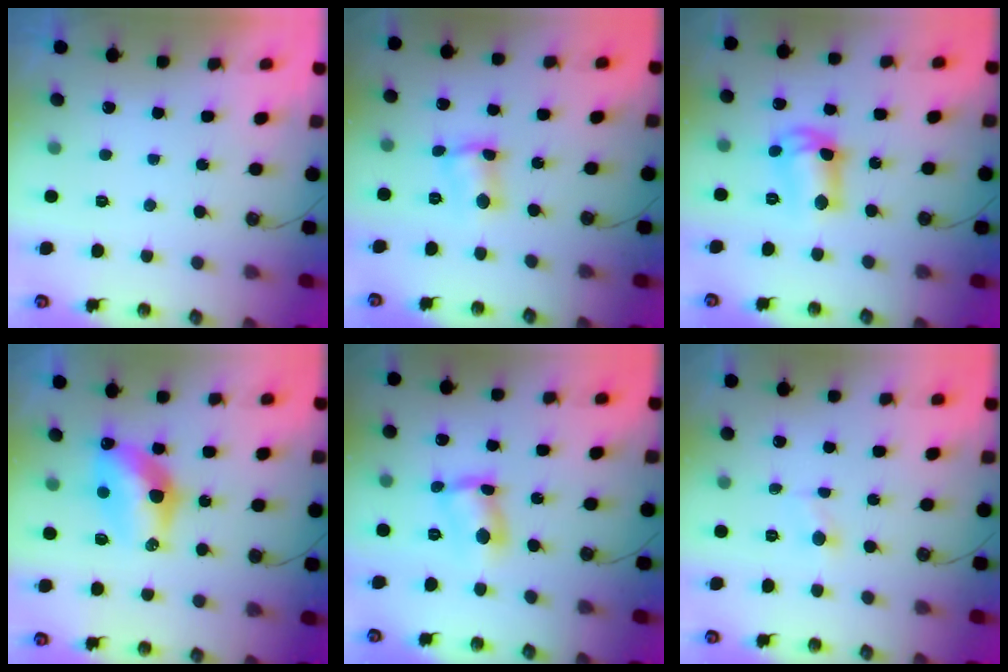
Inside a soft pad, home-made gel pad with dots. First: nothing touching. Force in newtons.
{"total": 4.5, "press": 4.2, "slide": 1.6}
{"total": 11.1, "press": 10.4, "slide": 3.9}
{"total": 11.5, "press": 11.4, "slide": 0.7}
{"total": 7.0, "press": 7.0, "slide": 0.4}
{"total": 1.8, "press": 1.8, "slide": 0.2}